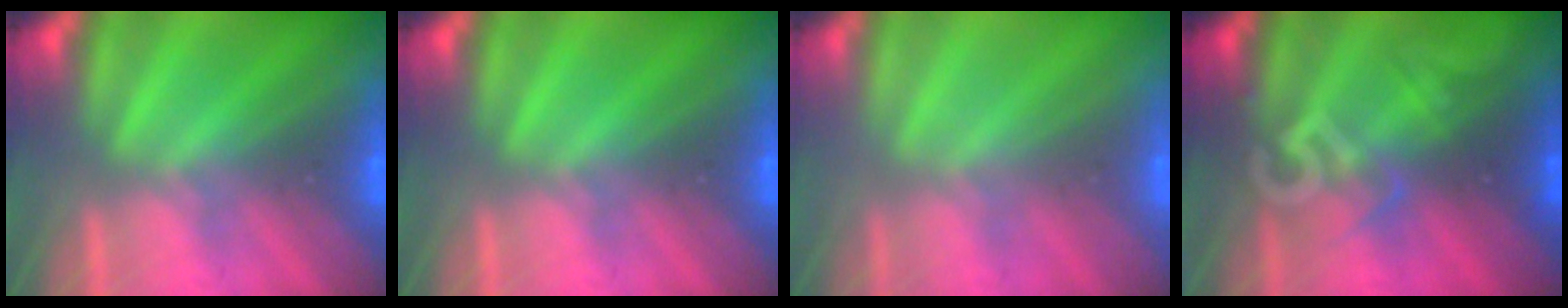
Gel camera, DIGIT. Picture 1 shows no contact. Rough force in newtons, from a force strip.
{"total": 0.0}
{"total": 4.8}
{"total": 2.9}